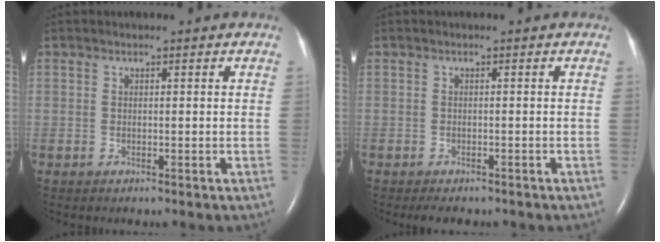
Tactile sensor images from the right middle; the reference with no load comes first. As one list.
[{"total": 3.3, "force": [-2.7, 1.2, 1.4], "torque": [-0.019, -0.006, -0.030]}]